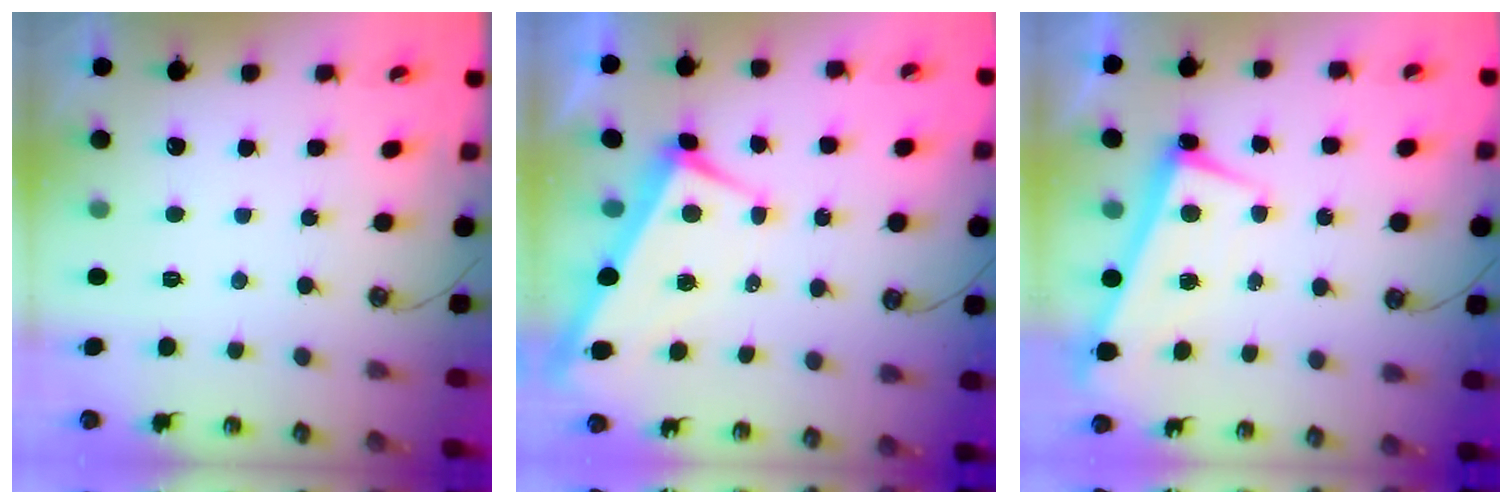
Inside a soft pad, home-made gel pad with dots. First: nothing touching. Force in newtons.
{"total": 2.2, "press": 2.0, "slide": 0.8}
{"total": 1.3, "press": 1.0, "slide": 0.9}